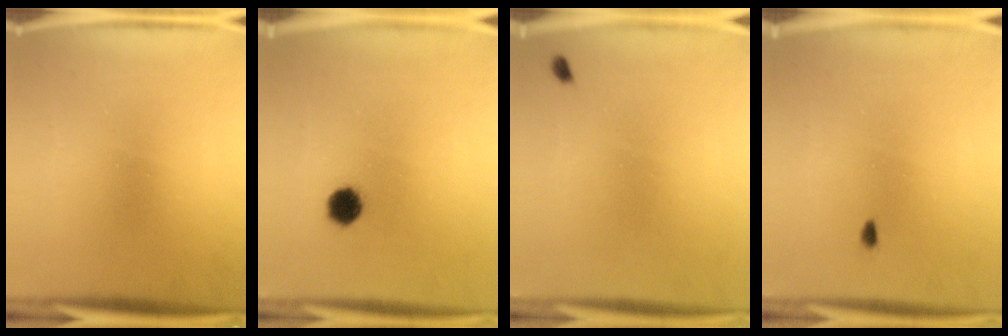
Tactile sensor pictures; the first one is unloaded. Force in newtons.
{"total": 5.1}
{"total": 0.8}
{"total": 0.6}